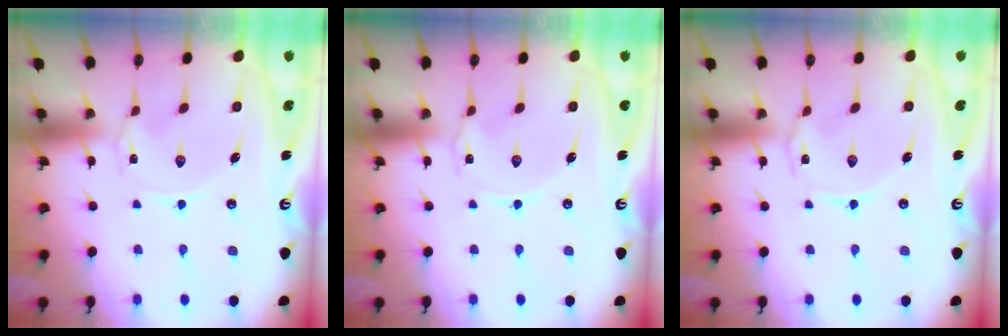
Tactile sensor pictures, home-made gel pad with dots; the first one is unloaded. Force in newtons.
{"total": 0.9, "press": 0.9, "slide": 0.1}
{"total": 1.4, "press": 1.4, "slide": 0.3}